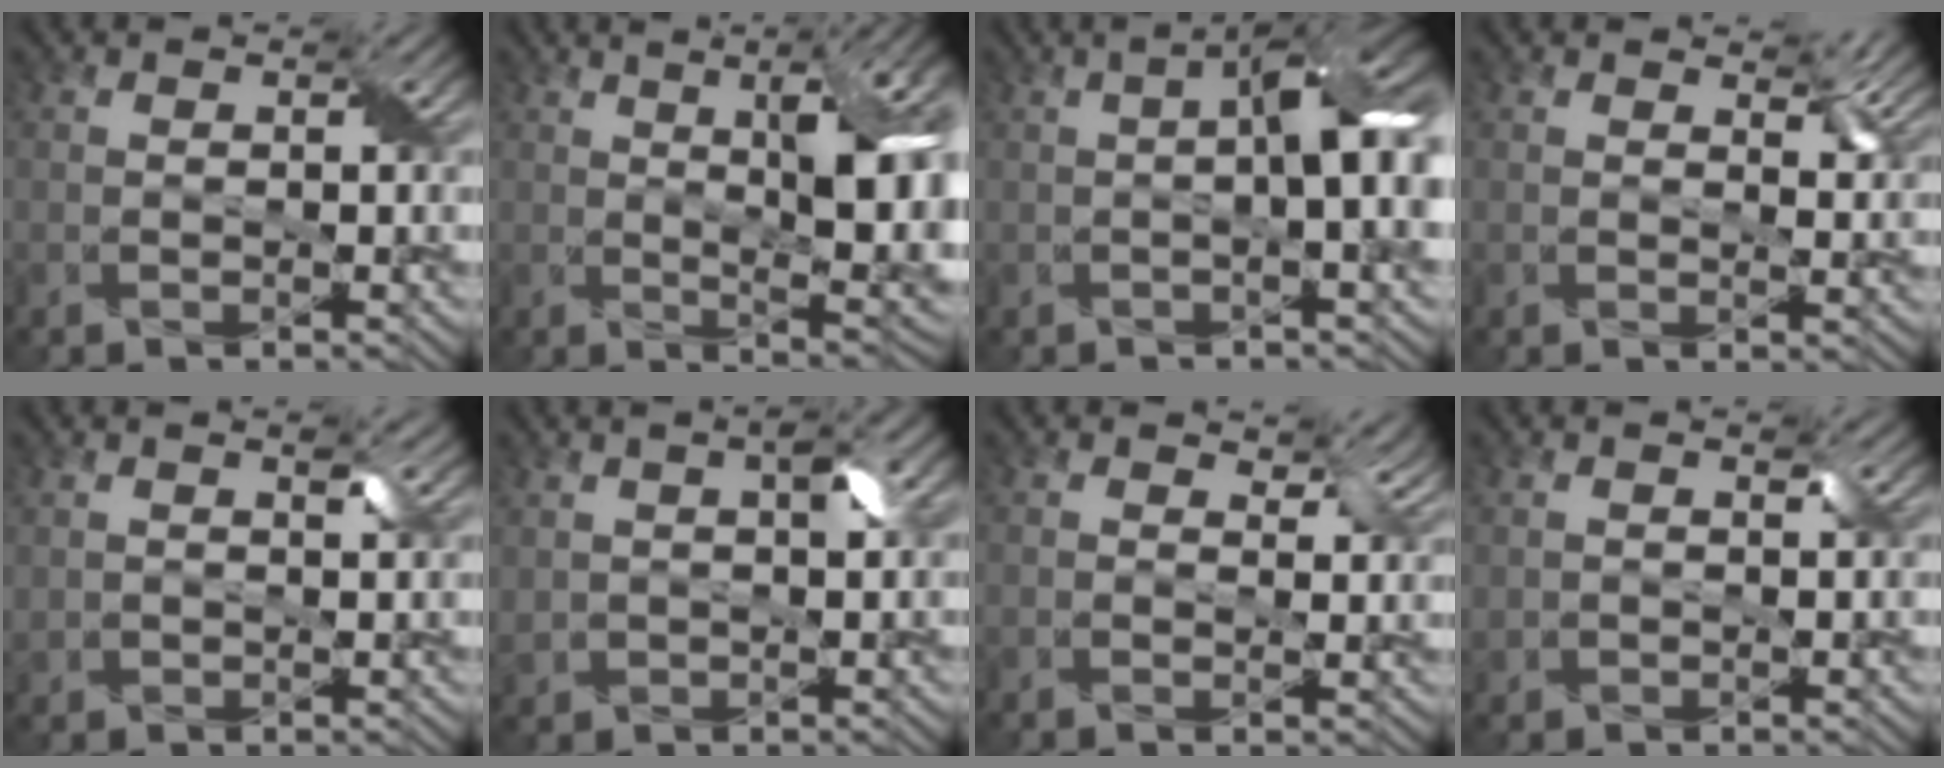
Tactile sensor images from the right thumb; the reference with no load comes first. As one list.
[{"total": 14.9, "force": [3.7, 5.2, 13.5], "torque": [-0.188, 0.030, 0.064]}, {"total": 8.1, "force": [0.8, 2.2, 7.7], "torque": [-0.126, 0.015, 0.007]}, {"total": 3.9, "force": [2.5, 1.6, 2.5], "torque": [-0.041, -0.001, 0.039]}, {"total": 2.2, "force": [1.4, 1.2, 1.3], "torque": [-0.037, 0.001, 0.029]}, {"total": 5.4, "force": [1.7, 2.7, 4.4], "torque": [-0.093, 0.011, 0.033]}, {"total": 4.0, "force": [2.9, 1.8, 2.0], "torque": [-0.037, -0.001, 0.044]}, {"total": 1.4, "force": [1.0, 0.9, 0.4], "torque": [-0.018, -0.001, 0.021]}]